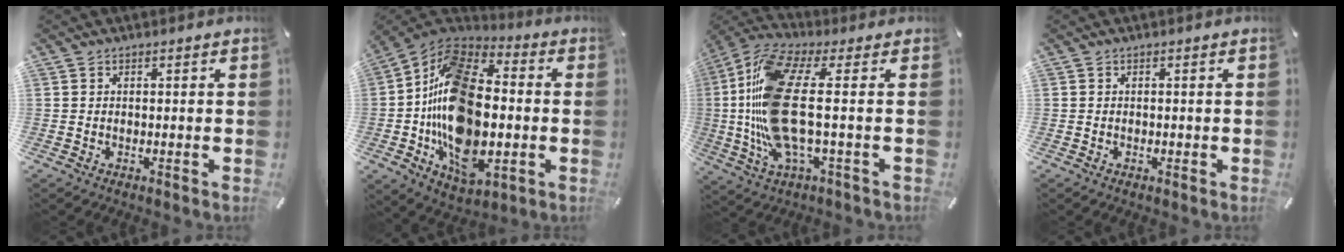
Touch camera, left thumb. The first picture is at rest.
{"total": 22.5, "force": [-4.9, 14.5, 16.5], "torque": [-0.312, 0.020, -0.085]}
{"total": 19.2, "force": [0.4, 6.3, 18.1], "torque": [-0.402, -0.025, 0.000]}
{"total": 0.6, "force": [-0.3, 0.4, 0.3], "torque": [-0.005, 0.002, -0.007]}